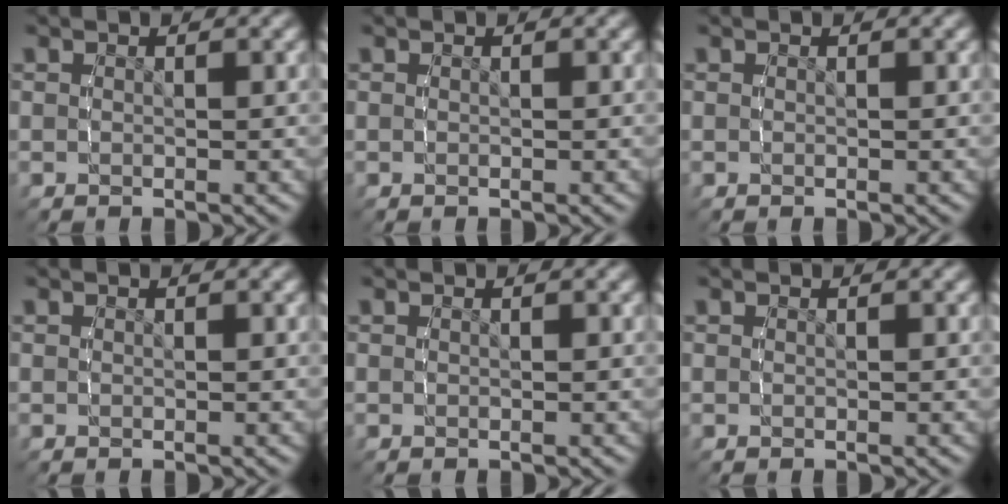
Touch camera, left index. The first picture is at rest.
{"total": 0.0}
{"total": 0.0}
{"total": 0.0}
{"total": 0.0}
{"total": 0.0}